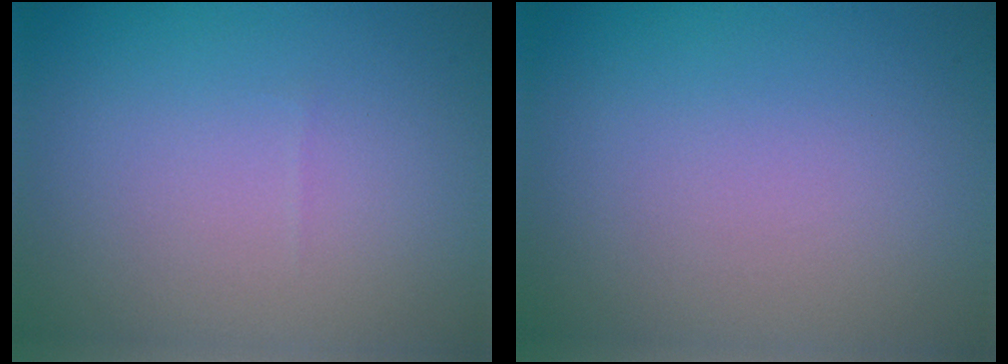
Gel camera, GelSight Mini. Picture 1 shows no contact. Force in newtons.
{"total": 0.0}